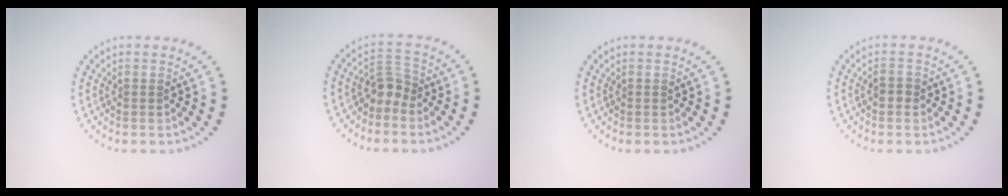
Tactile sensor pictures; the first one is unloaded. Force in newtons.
{"total": 2.1, "press": 1.6, "slide": 1.3}
{"total": 0.0}
{"total": 1.2, "press": 1.1, "slide": 0.2}